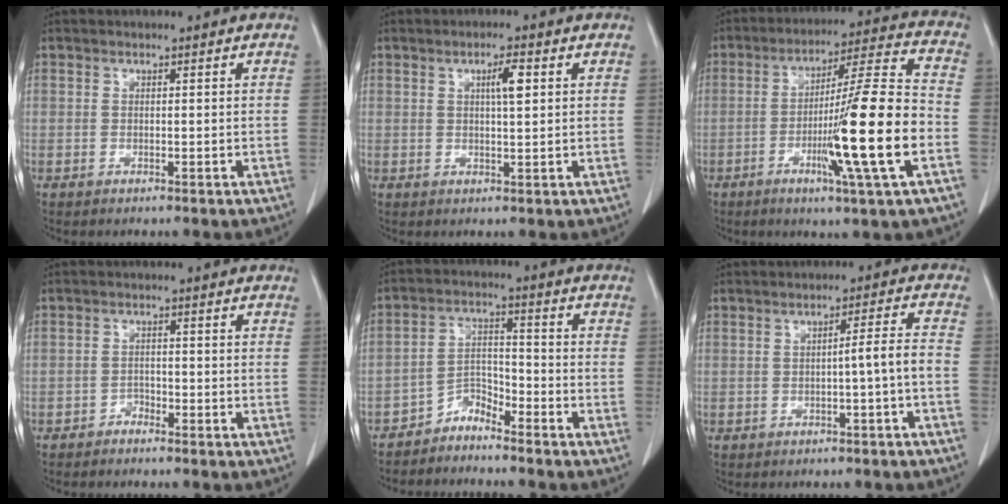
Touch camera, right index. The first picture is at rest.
{"total": 3.4, "force": [1.1, 0.5, 3.2], "torque": [-0.050, 0.002, 0.017]}
{"total": 17.0, "force": [-4.7, -0.9, 16.3], "torque": [-0.268, -0.007, -0.082]}
{"total": 1.4, "force": [-1.3, 0.6, 0.2], "torque": [0.001, 0.005, -0.024]}
{"total": 4.0, "force": [-3.8, 1.1, 0.5], "torque": [0.001, 0.011, -0.073]}
{"total": 3.7, "force": [-1.2, -0.6, 3.4], "torque": [-0.047, 0.010, -0.018]}